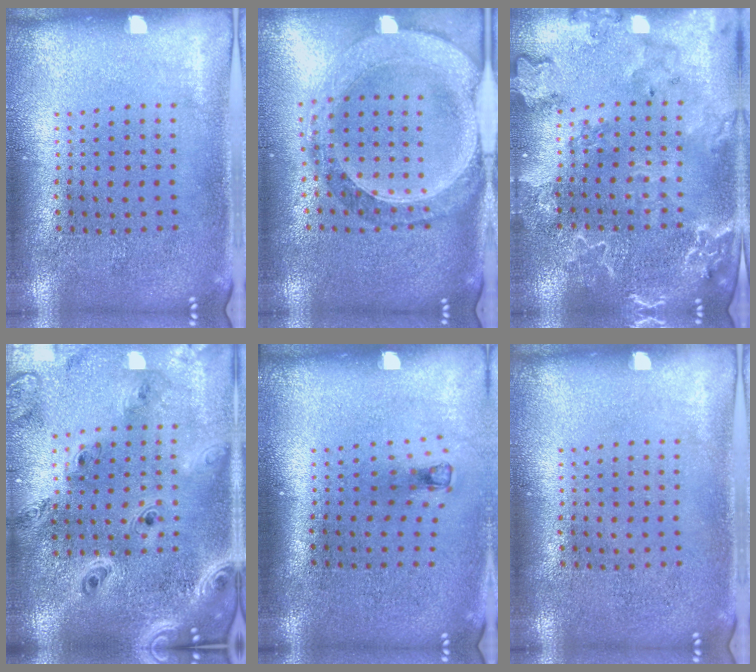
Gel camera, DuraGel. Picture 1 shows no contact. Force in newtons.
{"total": 1.4, "press": 1.4, "slide": 0.3}
{"total": 2.7, "press": 2.5, "slide": 1.0}
{"total": 2.8, "press": 2.4, "slide": 1.4}
{"total": 0.7, "press": 0.4, "slide": 0.6}
{"total": 0.0}